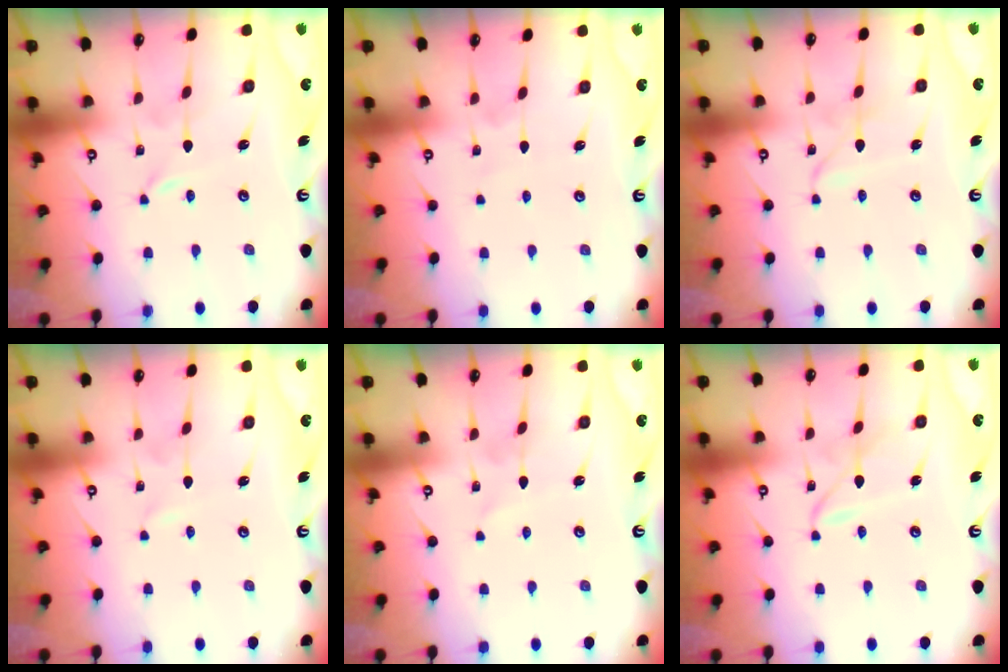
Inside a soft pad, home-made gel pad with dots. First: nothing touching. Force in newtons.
{"total": 1.7, "press": 1.7, "slide": 0.2}
{"total": 2.4, "press": 2.4, "slide": 0.2}
{"total": 0.0}
{"total": 2.6, "press": 2.6, "slide": 0.4}
{"total": 3.0, "press": 2.9, "slide": 0.3}